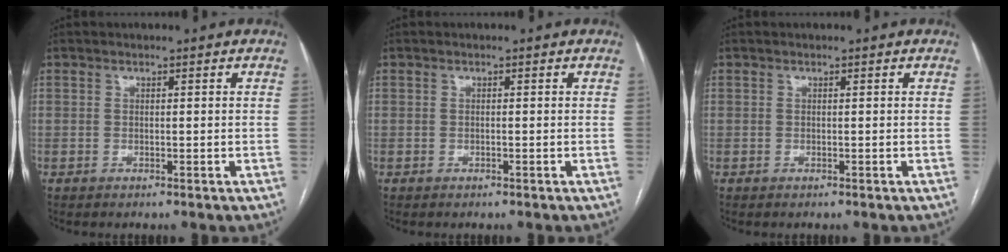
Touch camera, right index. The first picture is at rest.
{"total": 0.0}
{"total": 0.0}